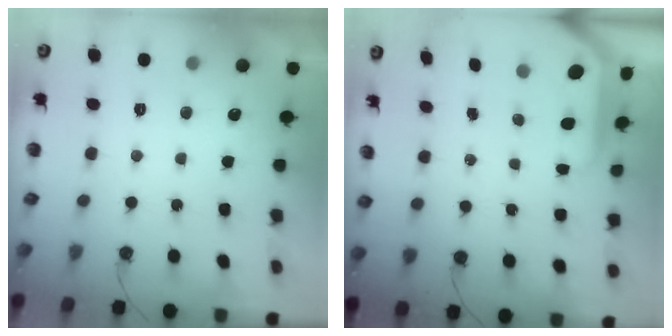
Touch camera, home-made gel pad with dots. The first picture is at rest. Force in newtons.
{"total": 9.5, "press": 9.5, "slide": 0.8}